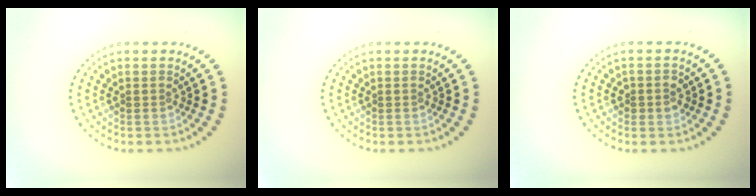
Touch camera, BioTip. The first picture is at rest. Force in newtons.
{"total": 0.0}
{"total": 1.4, "press": 1.4, "slide": 0.5}